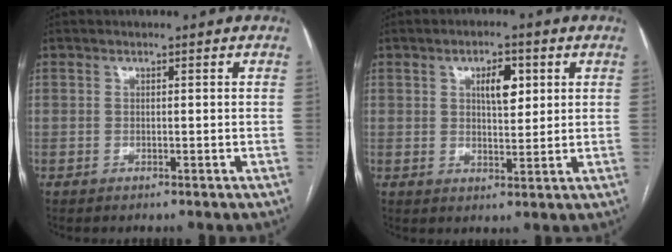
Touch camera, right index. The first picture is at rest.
{"total": 5.0, "force": [1.8, 2.1, 4.2], "torque": [-0.067, 0.005, 0.031]}